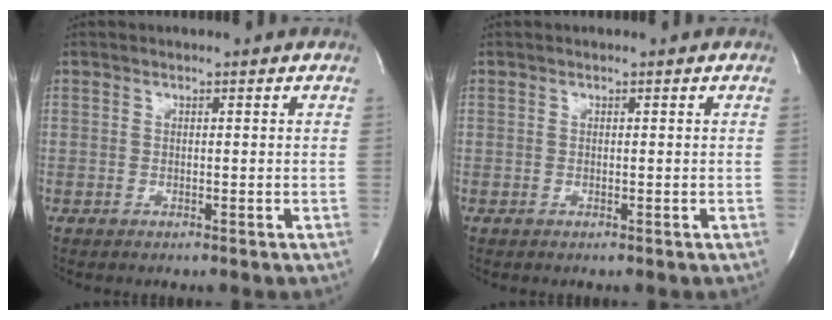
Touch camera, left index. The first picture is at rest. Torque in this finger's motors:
{"motor_torque": [0.00, 0.00, 0.00, 0.00]}